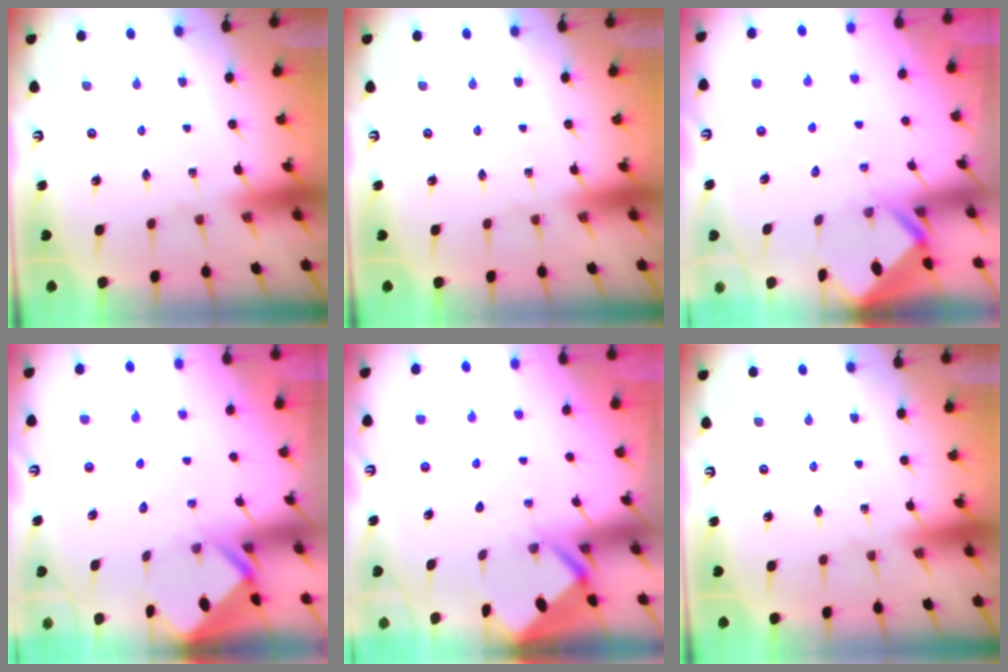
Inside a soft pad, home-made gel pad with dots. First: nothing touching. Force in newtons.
{"total": 0.0}
{"total": 3.4, "press": 3.4, "slide": 0.3}
{"total": 2.9, "press": 2.9, "slide": 0.3}
{"total": 2.9, "press": 2.9, "slide": 0.4}
{"total": 0.0}